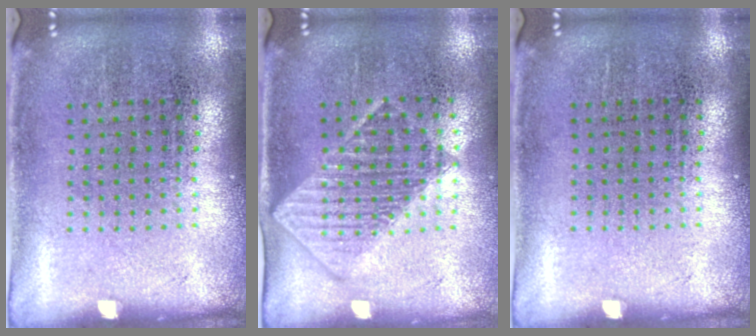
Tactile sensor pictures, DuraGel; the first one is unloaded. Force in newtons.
{"total": 1.4, "press": 1.3, "slide": 0.6}
{"total": 0.0}